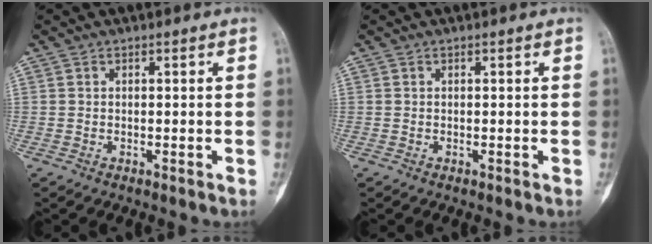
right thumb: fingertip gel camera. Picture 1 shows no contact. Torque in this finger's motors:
{"motor_torque": [-0.08, 0.00, -0.04, -0.02, 0.02]}